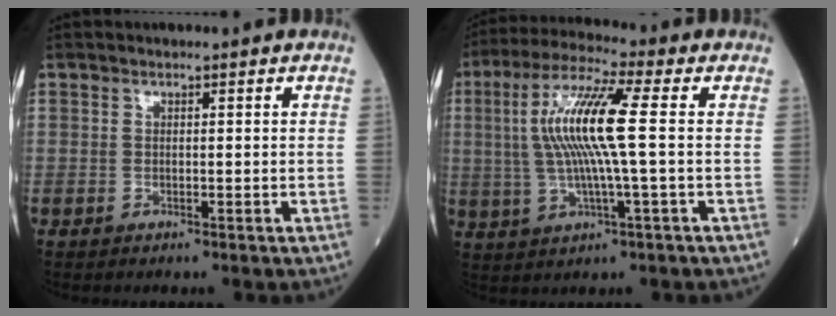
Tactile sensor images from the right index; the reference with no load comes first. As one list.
[{"total": 12.1, "force": [1.1, 0.2, 12.0], "torque": [-0.247, 0.015, 0.017]}]